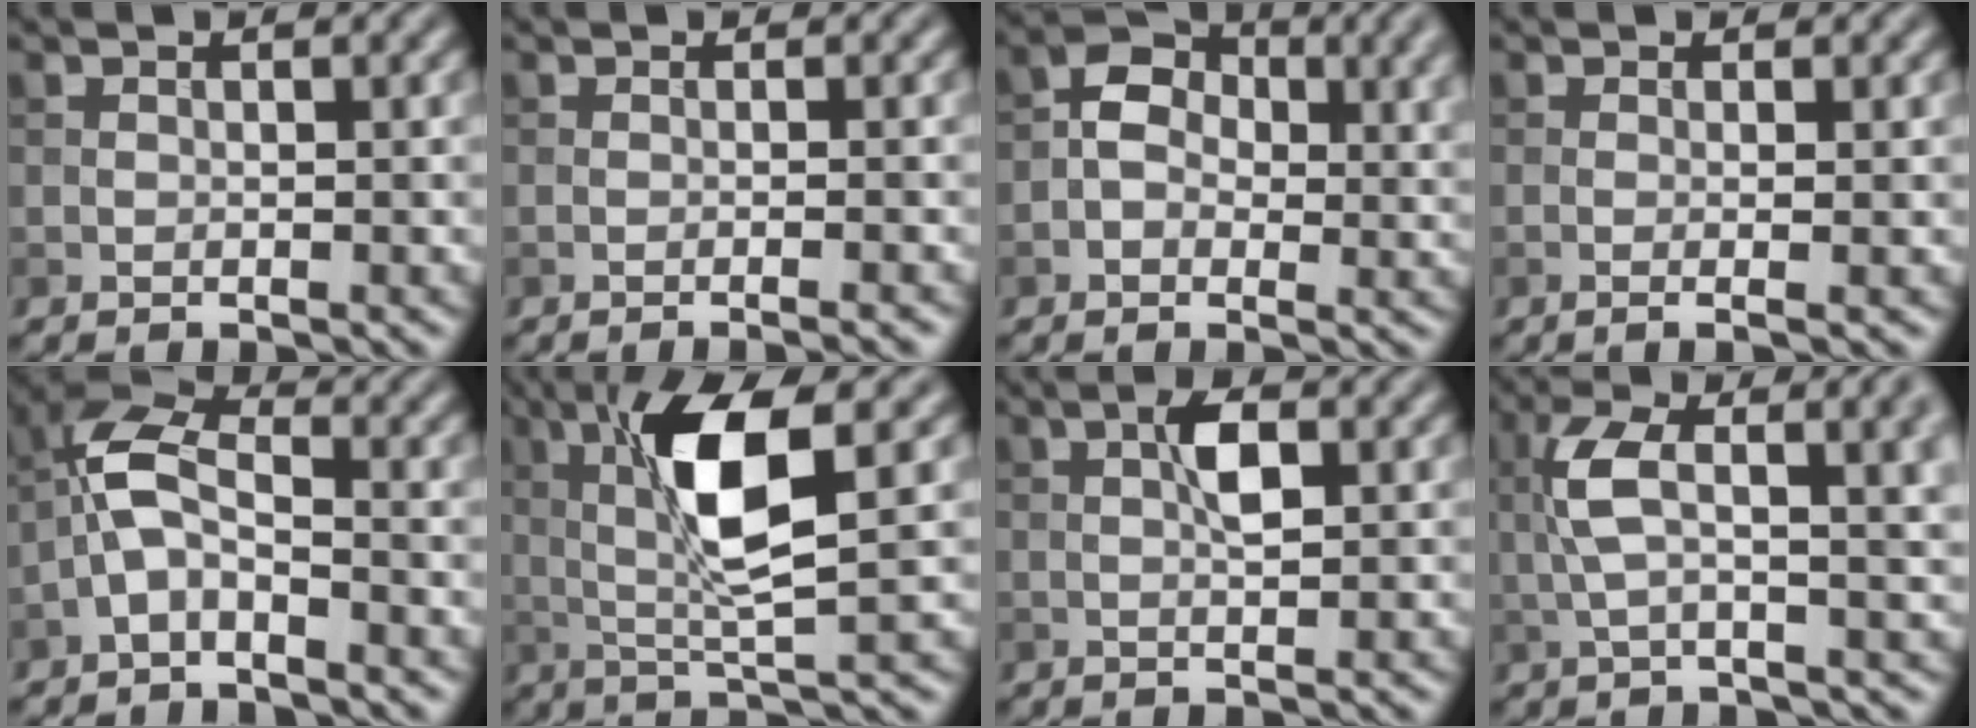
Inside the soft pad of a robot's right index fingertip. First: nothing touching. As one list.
[{"total": 2.3, "force": [-0.5, 0.8, 2.0], "torque": [-0.010, -0.002, -0.016]}, {"total": 5.1, "force": [0.1, 3.6, 3.6], "torque": [-0.047, 0.005, -0.006]}, {"total": 2.0, "force": [-0.2, 0.5, 1.9], "torque": [-0.029, -0.004, -0.008]}, {"total": 4.4, "force": [-1.7, 2.0, 3.5], "torque": [-0.073, 0.016, -0.045]}, {"total": 7.4, "force": [1.5, 1.3, 7.1], "torque": [-0.140, 0.004, 0.029]}, {"total": 2.6, "force": [0.5, 0.7, 2.5], "torque": [-0.046, 0.005, 0.006]}, {"total": 8.8, "force": [2.0, 3.4, 7.9], "torque": [-0.152, 0.009, 0.031]}]